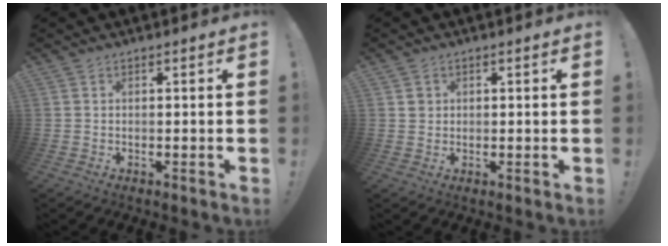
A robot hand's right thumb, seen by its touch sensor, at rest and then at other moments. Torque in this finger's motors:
{"motor_torque": [-0.14, 0.05, -0.25, 0.15, 0.00]}